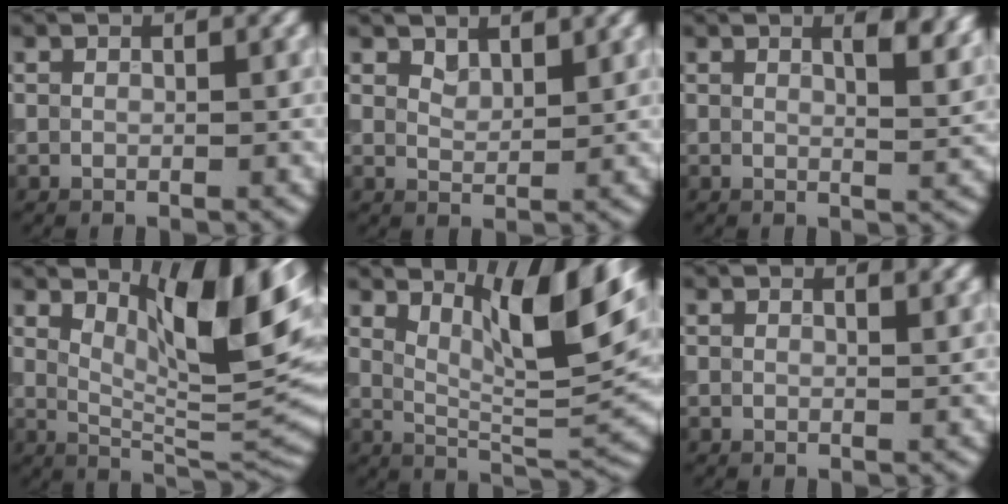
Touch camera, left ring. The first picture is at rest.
{"total": 1.5, "force": [1.4, 0.4, 0.2], "torque": [-0.009, -0.001, 0.030]}
{"total": 4.3, "force": [2.3, 1.6, 3.3], "torque": [-0.024, 0.006, 0.025]}
{"total": 10.6, "force": [4.5, 3.3, 9.0], "torque": [-0.131, 0.002, 0.078]}
{"total": 8.4, "force": [4.5, 2.0, 6.8], "torque": [-0.104, -0.003, 0.080]}
{"total": 1.7, "force": [1.2, 0.5, 1.0], "torque": [-0.007, -0.002, 0.006]}